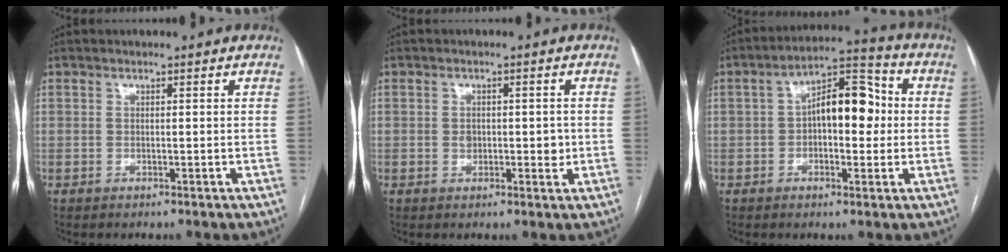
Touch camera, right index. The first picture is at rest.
{"total": 3.0, "force": [-0.1, 2.1, 2.2], "torque": [-0.032, 0.005, 0.004]}
{"total": 10.5, "force": [0.5, 4.8, 9.4], "torque": [-0.151, 0.038, 0.004]}